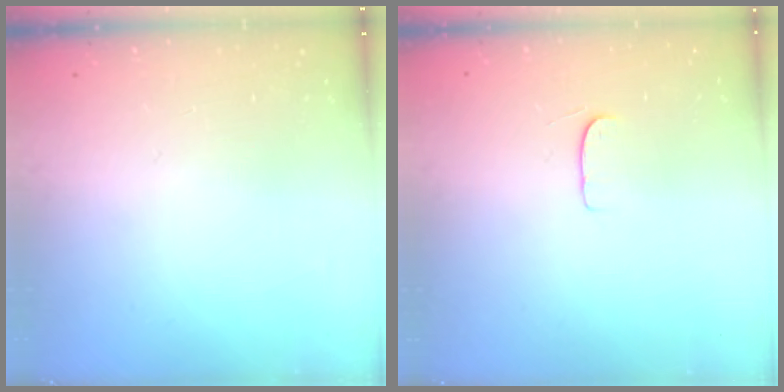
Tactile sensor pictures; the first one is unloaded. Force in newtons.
{"total": 5.1, "press": 5.1, "slide": 0.4}